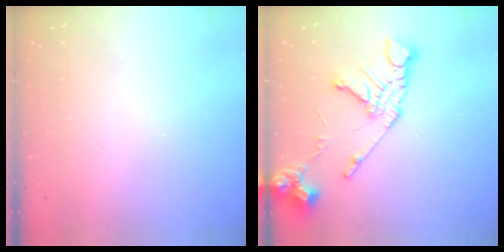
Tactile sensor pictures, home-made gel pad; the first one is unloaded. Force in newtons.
{"total": 14.5, "press": 14.4, "slide": 1.6}